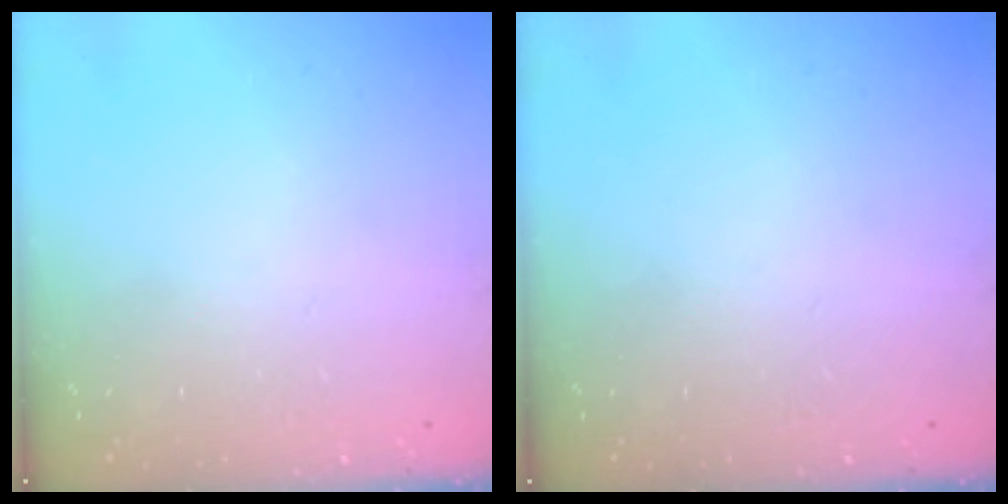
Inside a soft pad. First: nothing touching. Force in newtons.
{"total": 0.0}